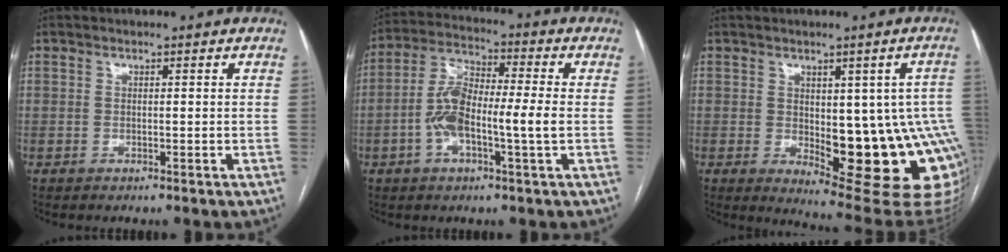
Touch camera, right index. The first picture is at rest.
{"total": 10.2, "force": [-1.6, 1.9, 9.9], "torque": [-0.206, 0.021, -0.036]}
{"total": 17.2, "force": [-2.5, 5.9, 16.0], "torque": [-0.125, 0.010, -0.008]}